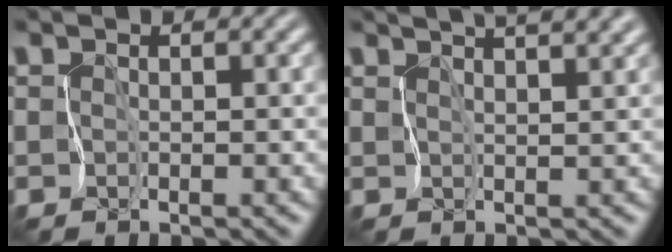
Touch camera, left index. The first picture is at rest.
{"total": 6.2, "force": [4.7, 1.9, 3.7], "torque": [-0.051, 0.026, 0.051]}